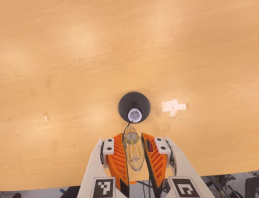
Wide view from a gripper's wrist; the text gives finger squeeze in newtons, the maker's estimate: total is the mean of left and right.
{"total": 18.6, "left": 19.8, "right": 17.4}